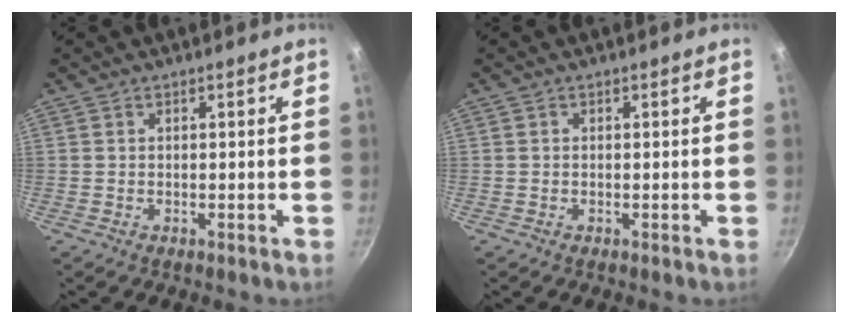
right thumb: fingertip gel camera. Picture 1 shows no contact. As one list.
[{"total": 0.0}]